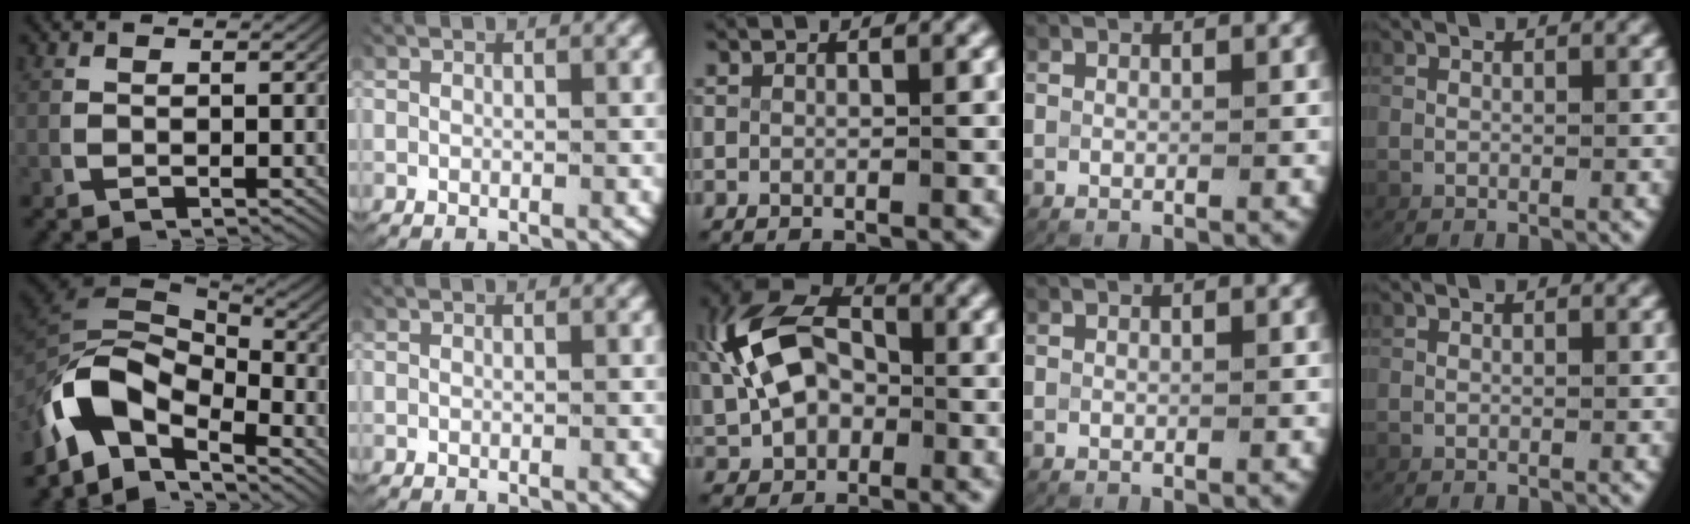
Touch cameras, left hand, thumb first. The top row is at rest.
{"thumb": {"total": 13.9, "force": [-1.8, 9.3, 10.2], "torque": [-0.227, -0.043, -0.016]}, "middle": {"total": 9.3, "force": [0.9, 6.8, 6.3], "torque": [-0.133, -0.017, 0.027]}}